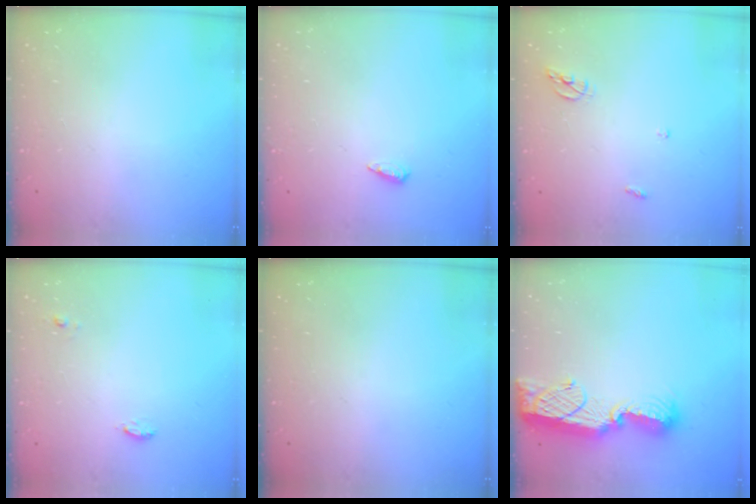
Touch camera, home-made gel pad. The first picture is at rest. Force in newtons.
{"total": 3.4, "press": 3.3, "slide": 0.5}
{"total": 5.6, "press": 5.6, "slide": 0.4}
{"total": 5.9, "press": 4.3, "slide": 4.1}
{"total": 0.0}
{"total": 13.4, "press": 13.3, "slide": 0.6}